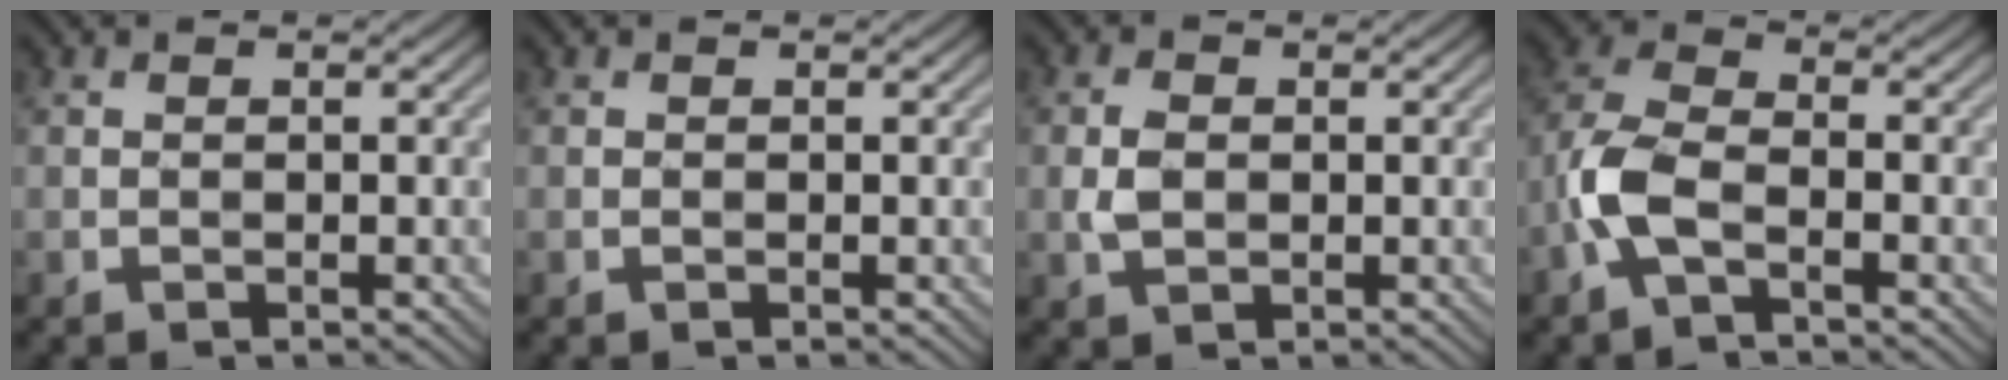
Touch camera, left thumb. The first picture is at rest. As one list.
[{"total": 0.0}, {"total": 2.4, "force": [0.0, 1.7, 1.7], "torque": [-0.043, 0.002, -0.001]}, {"total": 5.6, "force": [-2.5, 2.3, 4.4], "torque": [-0.109, 0.006, -0.065]}]